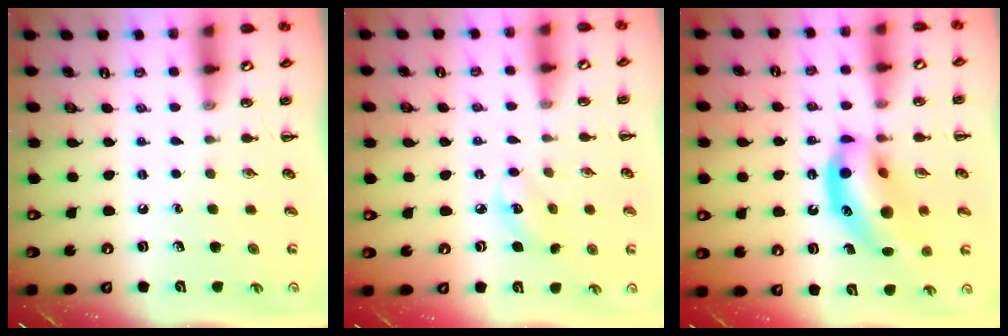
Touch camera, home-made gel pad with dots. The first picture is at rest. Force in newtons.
{"total": 4.6, "press": 4.6, "slide": 0.6}
{"total": 15.9, "press": 15.5, "slide": 3.7}